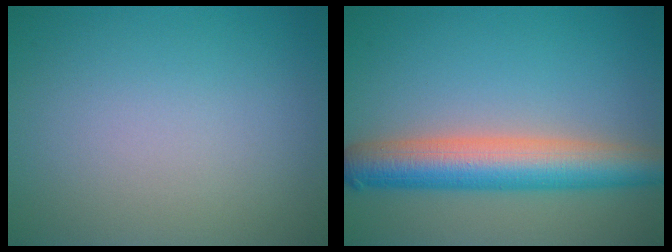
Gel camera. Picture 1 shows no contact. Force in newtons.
{"total": 7.1, "press": 7.1, "slide": 0.3}